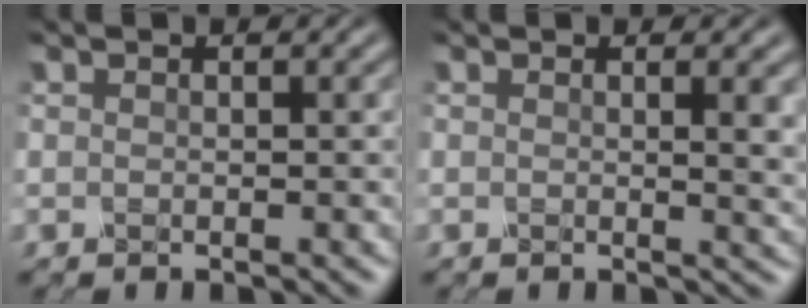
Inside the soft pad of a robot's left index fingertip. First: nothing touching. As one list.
[{"total": 2.1, "force": [0.7, 0.6, 1.9], "torque": [-0.022, -0.006, 0.012]}]